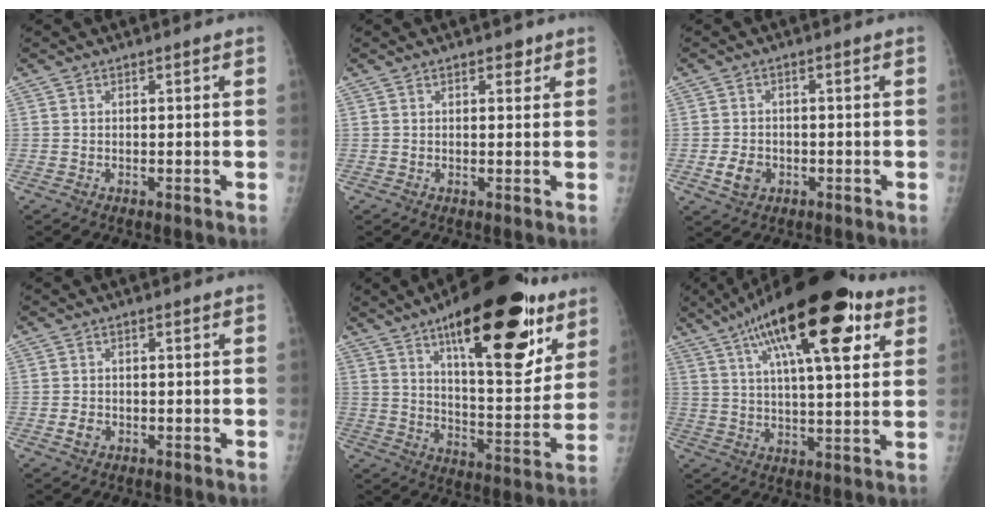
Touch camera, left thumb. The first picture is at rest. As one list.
[{"total": 2.0, "force": [1.2, 1.1, 1.1], "torque": [-0.001, -0.004, 0.013]}, {"total": 4.0, "force": [-1.3, 3.1, 2.2], "torque": [-0.031, 0.003, -0.019]}, {"total": 1.9, "force": [-0.7, 1.4, 1.0], "torque": [-0.011, 0.002, -0.010]}, {"total": 26.8, "force": [14.8, 9.6, 20.1], "torque": [-0.253, -0.053, 0.226]}, {"total": 23.5, "force": [11.4, 7.7, 19.1], "torque": [-0.289, -0.008, 0.177]}]